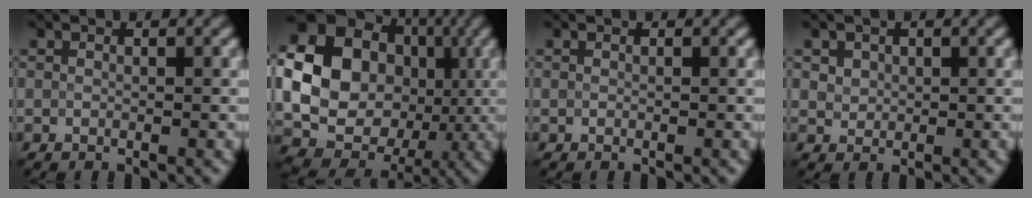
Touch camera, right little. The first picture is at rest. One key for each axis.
{"total": 19.9, "fx": 0.8, "fy": 17.9, "fz": 8.6, "tx": -0.185, "ty": 0.014, "tz": -0.011}
{"total": 0.0}
{"total": 1.9, "fx": 0.7, "fy": 1.6, "fz": 0.7, "tx": 0.000, "ty": 0.008, "tz": 0.006}